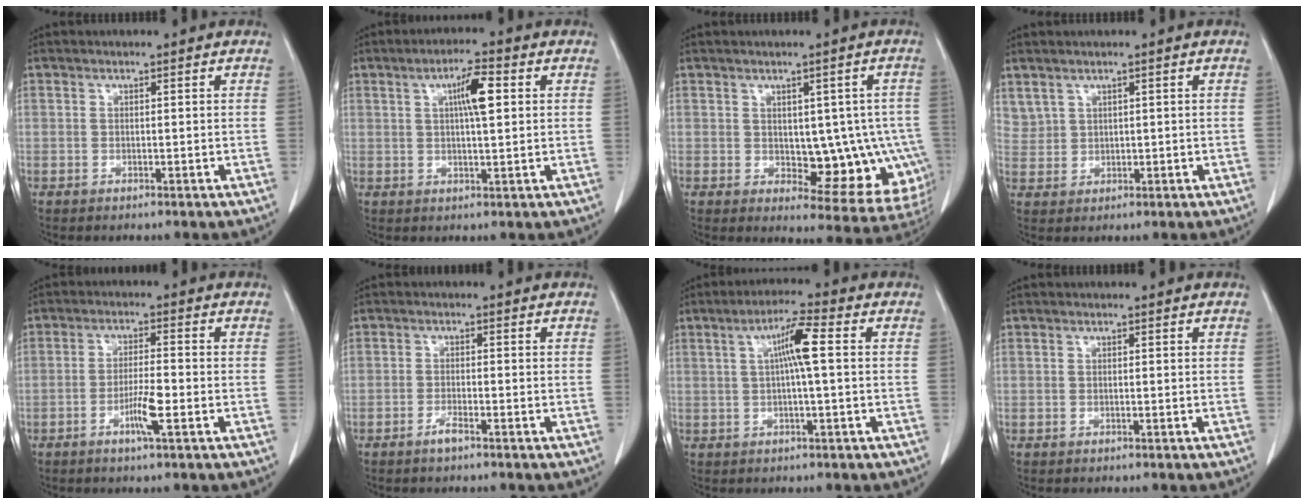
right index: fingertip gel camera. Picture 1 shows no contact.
{"total": 5.7, "force": [1.6, 0.8, 5.4], "torque": [-0.094, 0.007, 0.026]}
{"total": 11.6, "force": [-0.8, 6.1, 9.8], "torque": [-0.092, 0.012, 0.008]}
{"total": 3.1, "force": [2.1, 2.2, 0.7], "torque": [-0.016, 0.009, 0.056]}
{"total": 4.9, "force": [-2.0, 0.1, 4.5], "torque": [-0.085, -0.005, -0.039]}
{"total": 1.8, "force": [-1.3, 0.1, 1.2], "torque": [-0.028, 0.000, -0.024]}
{"total": 5.9, "force": [1.0, 0.1, 5.8], "torque": [-0.105, 0.012, 0.015]}
{"total": 0.0}